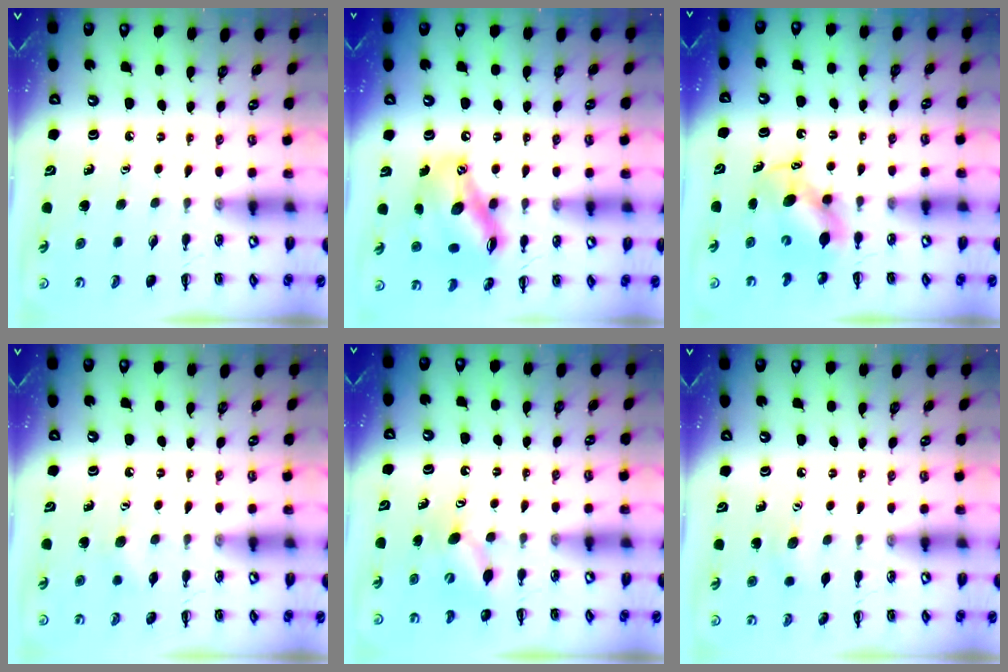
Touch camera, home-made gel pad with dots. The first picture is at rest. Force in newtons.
{"total": 13.5, "press": 13.1, "slide": 3.0}
{"total": 6.7, "press": 6.6, "slide": 0.7}
{"total": 5.2, "press": 5.0, "slide": 1.2}
{"total": 6.3, "press": 6.2, "slide": 1.1}
{"total": 5.4, "press": 5.3, "slide": 0.9}